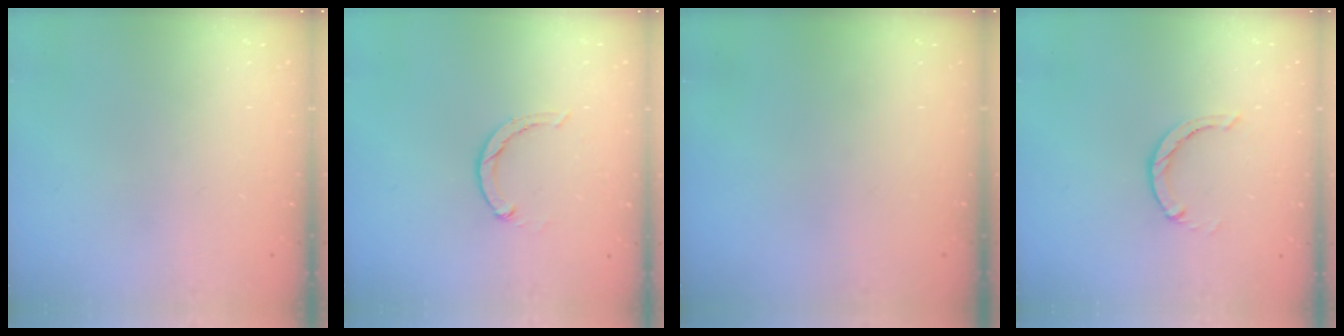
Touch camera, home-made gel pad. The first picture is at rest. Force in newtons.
{"total": 1.9, "press": 1.9, "slide": 0.3}
{"total": 0.0}
{"total": 0.0}